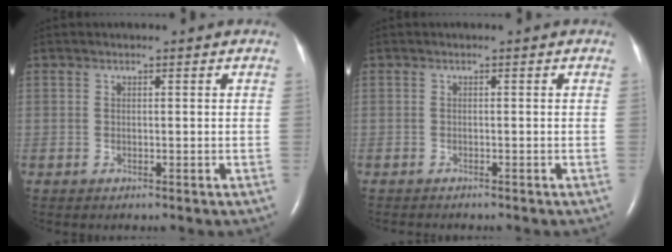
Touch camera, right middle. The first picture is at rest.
{"total": 2.1, "force": [-1.9, 0.3, 0.8], "torque": [-0.016, -0.004, -0.021]}